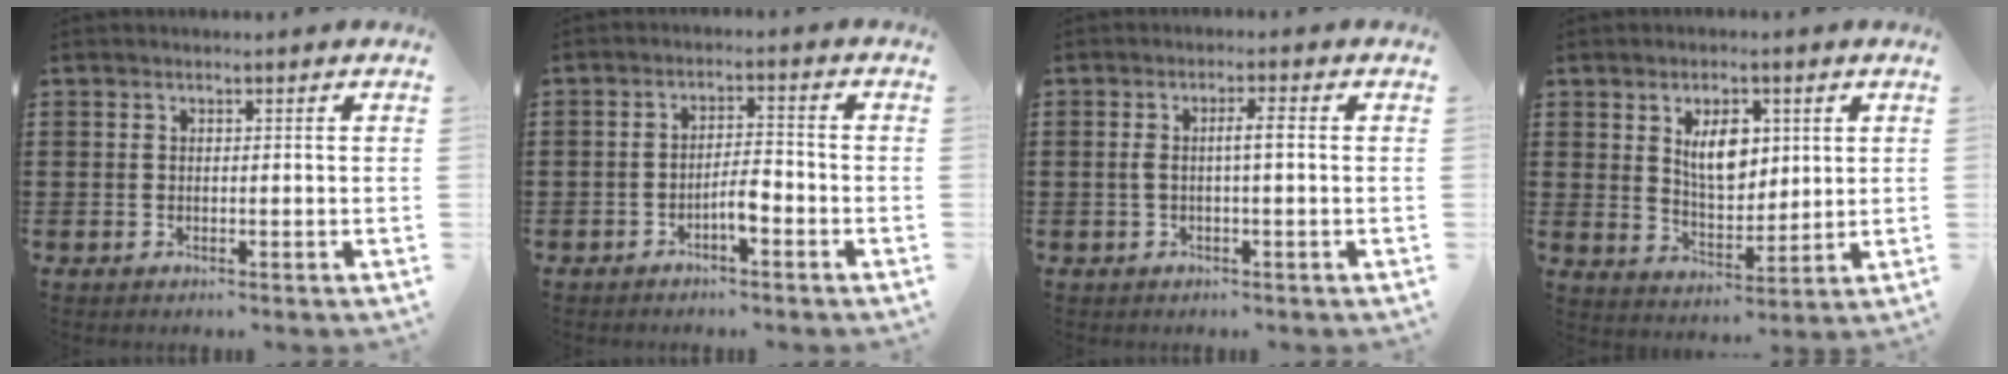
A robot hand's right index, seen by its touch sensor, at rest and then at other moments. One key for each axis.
{"total": 3.7, "fx": -2.0, "fy": 0.9, "fz": 3.0, "tx": -0.060, "ty": 0.004, "tz": -0.039}
{"total": 3.0, "fx": -0.1, "fy": 0.3, "fz": 2.9, "tx": -0.055, "ty": 0.003, "tz": -0.006}
{"total": 6.9, "fx": 2.3, "fy": 3.8, "fz": 5.2, "tx": -0.092, "ty": 0.003, "tz": 0.035}